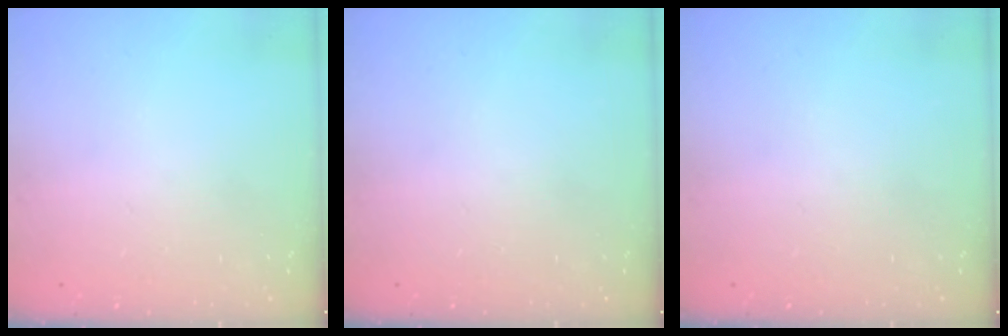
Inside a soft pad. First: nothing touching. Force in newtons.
{"total": 0.0}
{"total": 0.0}